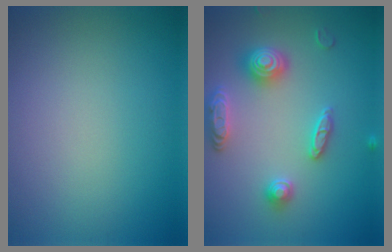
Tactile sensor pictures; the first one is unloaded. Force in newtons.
{"total": 3.8, "press": 3.7, "slide": 0.6}